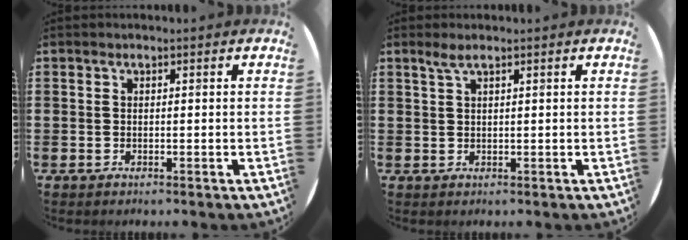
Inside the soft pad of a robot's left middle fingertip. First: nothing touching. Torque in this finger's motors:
{"motor_torque": [0.35, 0.31, 0.12, 0.00]}